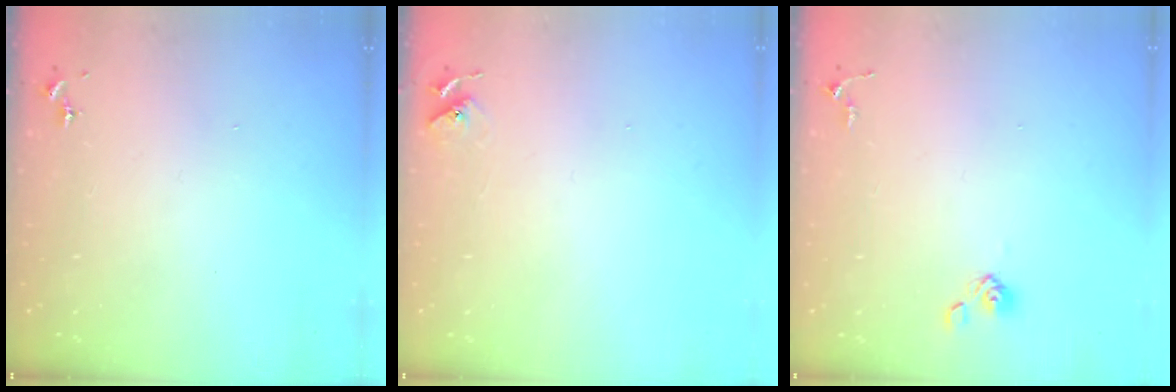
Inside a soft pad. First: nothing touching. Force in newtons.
{"total": 5.8, "press": 5.8, "slide": 0.7}
{"total": 3.9, "press": 3.6, "slide": 1.5}